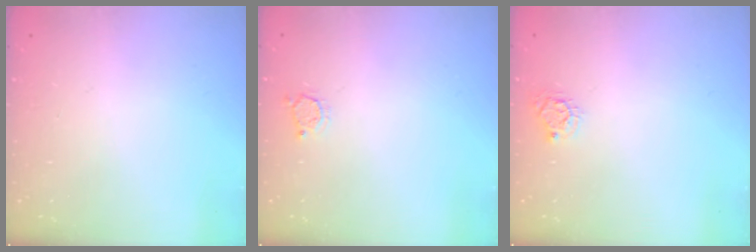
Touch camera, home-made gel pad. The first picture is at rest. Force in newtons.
{"total": 2.5, "press": 2.5, "slide": 0.3}
{"total": 5.7, "press": 5.7, "slide": 0.3}